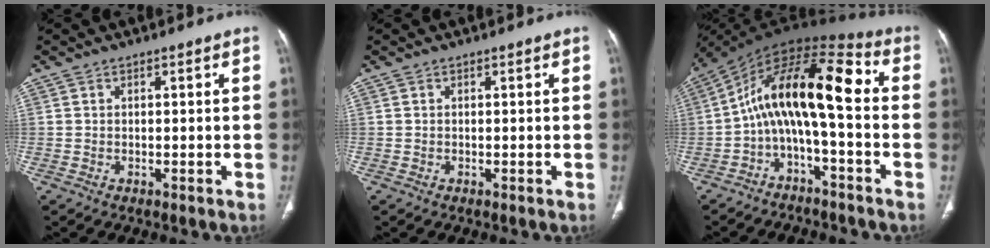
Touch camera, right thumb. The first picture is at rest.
{"total": 0.0}
{"total": 14.5, "force": [-2.0, 5.0, 13.4], "torque": [-0.219, 0.095, -0.046]}